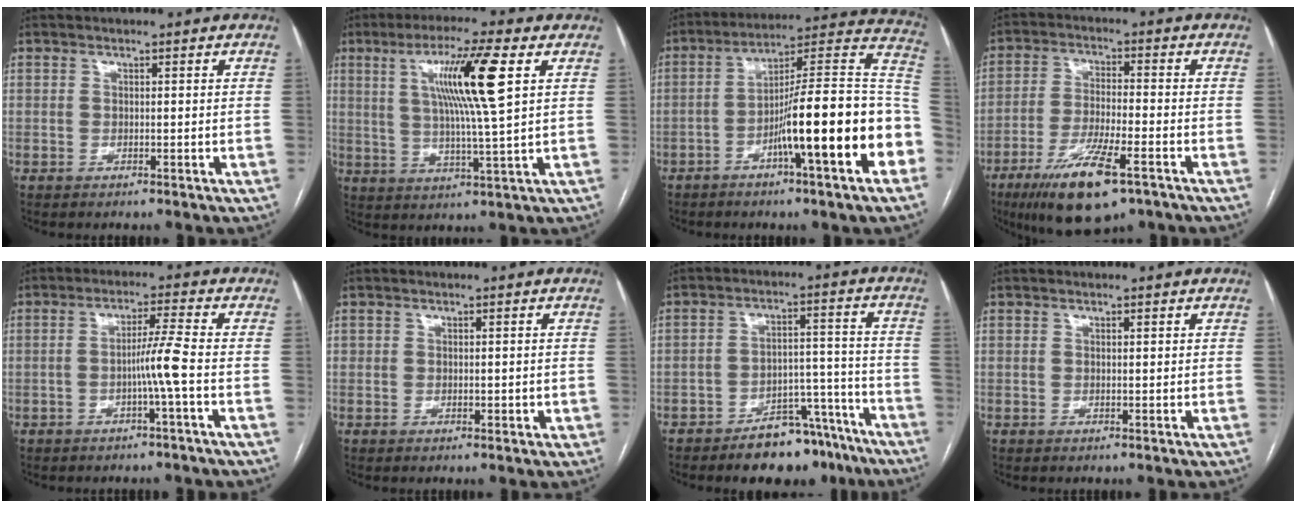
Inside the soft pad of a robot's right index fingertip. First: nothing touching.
{"total": 12.1, "force": [3.8, -0.8, 11.4], "torque": [-0.202, 0.005, 0.068]}
{"total": 20.5, "force": [-6.5, 1.3, 19.3], "torque": [-0.222, 0.025, -0.099]}
{"total": 12.8, "force": [-7.5, 2.6, 10.1], "torque": [-0.189, -0.025, -0.124]}
{"total": 4.8, "force": [-1.5, -1.3, 4.3], "torque": [-0.078, 0.006, -0.026]}
{"total": 1.5, "force": [-0.1, 1.1, 1.0], "torque": [-0.013, 0.005, 0.002]}
{"total": 11.3, "force": [-9.1, 4.8, 4.7], "torque": [-0.035, 0.038, -0.139]}
{"total": 0.0}